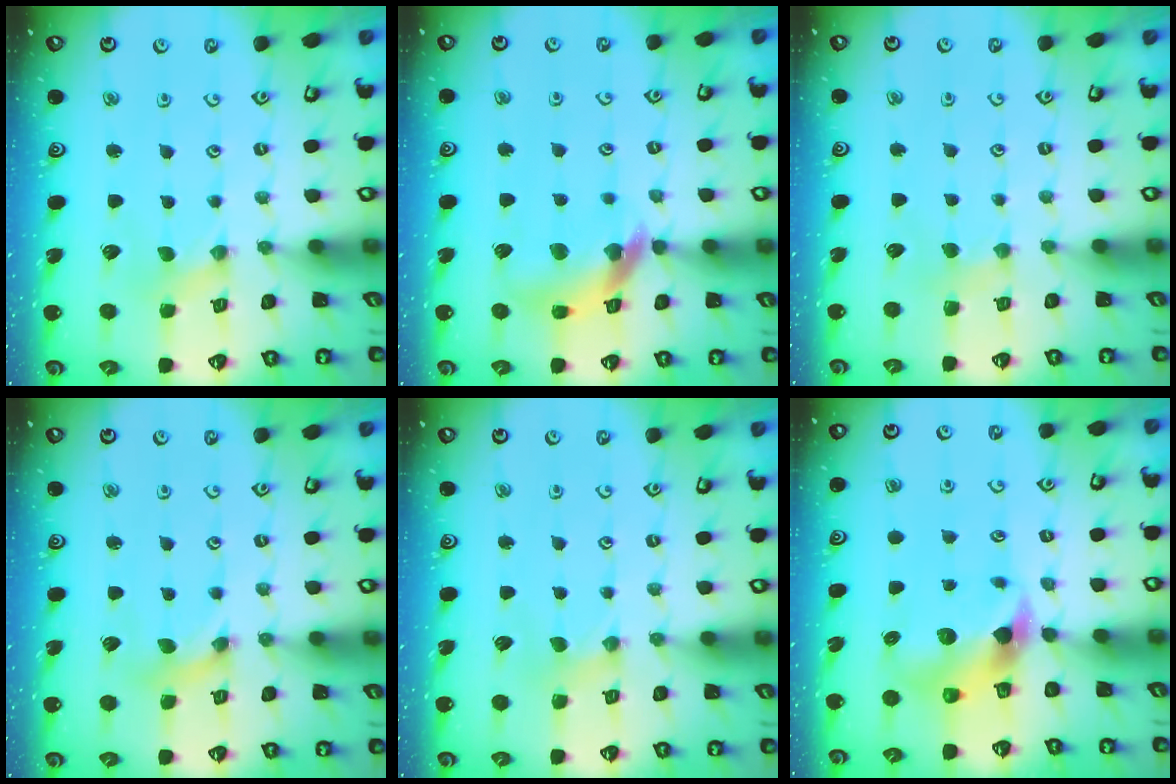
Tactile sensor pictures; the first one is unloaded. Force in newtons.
{"total": 11.5, "press": 11.4, "slide": 1.5}
{"total": 2.4, "press": 2.4, "slide": 0.4}
{"total": 2.5, "press": 2.4, "slide": 0.3}
{"total": 2.5, "press": 2.5, "slide": 0.4}
{"total": 7.3, "press": 7.3, "slide": 0.9}